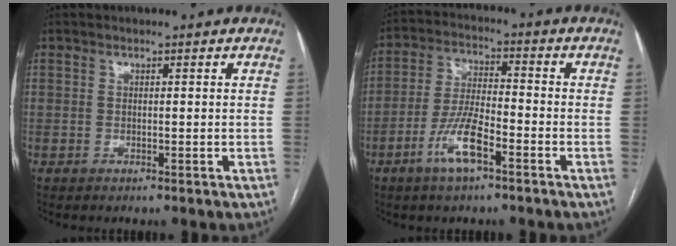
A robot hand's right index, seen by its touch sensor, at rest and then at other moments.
{"total": 8.3, "force": [-4.3, 2.0, 6.8], "torque": [-0.142, 0.000, -0.081]}